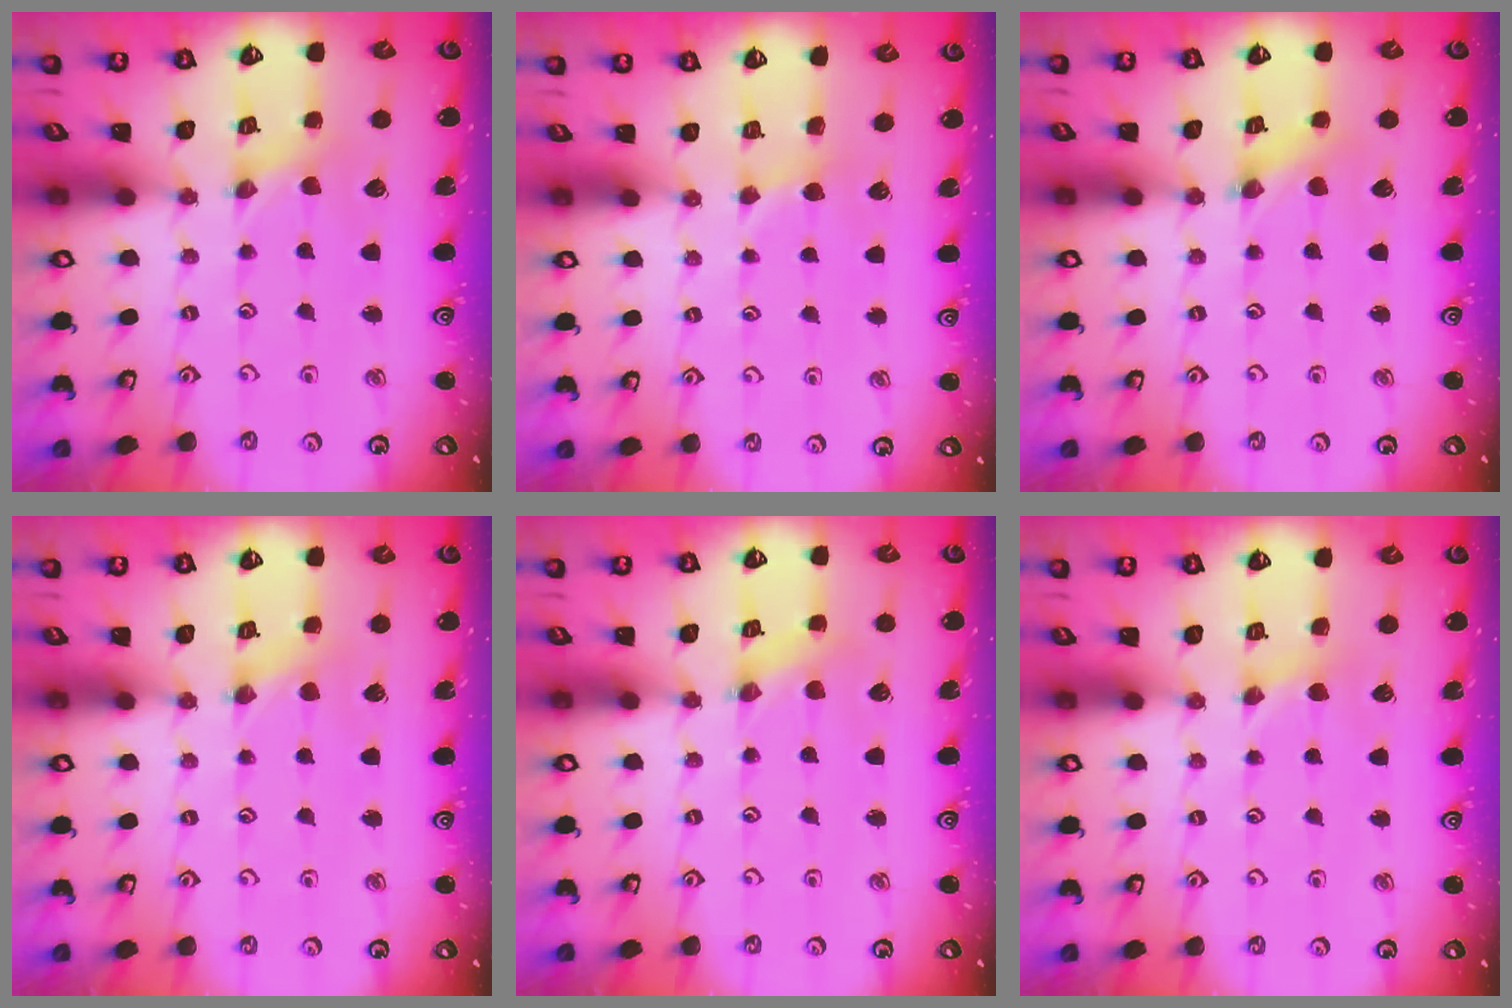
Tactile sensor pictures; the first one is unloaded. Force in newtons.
{"total": 2.0, "press": 2.0, "slide": 0.1}
{"total": 1.3, "press": 1.2, "slide": 0.2}
{"total": 2.5, "press": 2.4, "slide": 0.4}
{"total": 1.9, "press": 1.9, "slide": 0.3}
{"total": 2.2, "press": 2.2, "slide": 0.4}